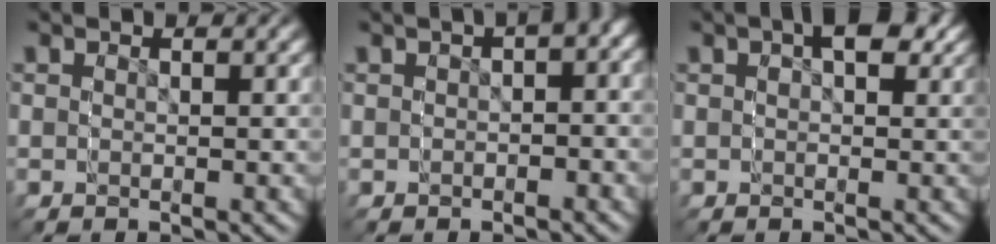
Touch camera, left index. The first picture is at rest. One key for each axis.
{"total": 1.1, "fx": 0.1, "fy": 0.8, "fz": 0.8, "tx": -0.025, "ty": 0.004, "tz": 0.002}
{"total": 2.2, "fx": 1.0, "fy": 1.5, "fz": 1.3, "tx": -0.013, "ty": 0.000, "tz": 0.011}